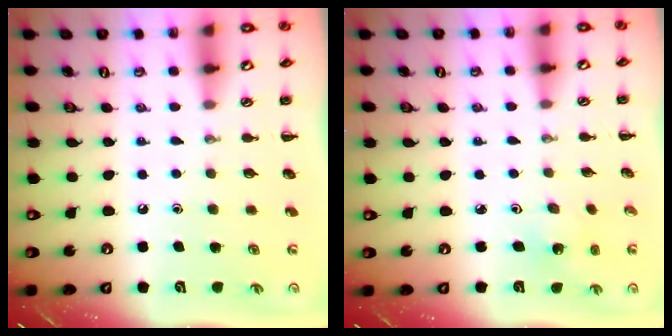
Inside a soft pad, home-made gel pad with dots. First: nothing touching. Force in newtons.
{"total": 2.1, "press": 1.9, "slide": 0.7}